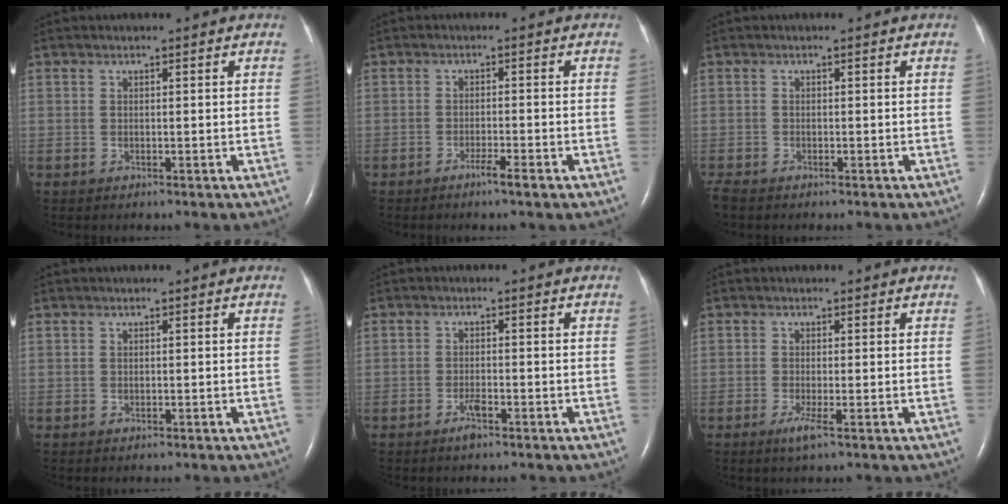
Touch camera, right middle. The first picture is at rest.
{"total": 2.5, "force": [-1.7, -0.1, 1.9], "torque": [-0.033, -0.002, -0.030]}
{"total": 1.6, "force": [-1.3, 0.4, 0.7], "torque": [-0.022, -0.006, -0.024]}
{"total": 0.0}
{"total": 1.9, "force": [-1.4, 0.3, 1.3], "torque": [-0.030, -0.001, -0.025]}
{"total": 2.1, "force": [-1.1, -0.2, 1.8], "torque": [-0.040, -0.008, -0.023]}